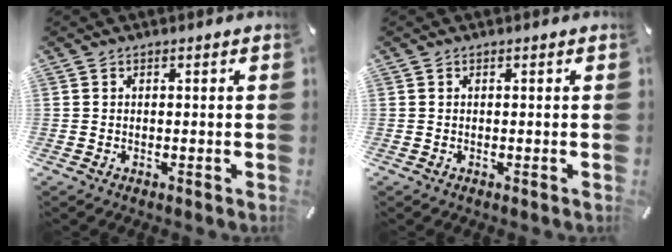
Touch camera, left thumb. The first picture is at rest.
{"total": 0.0}